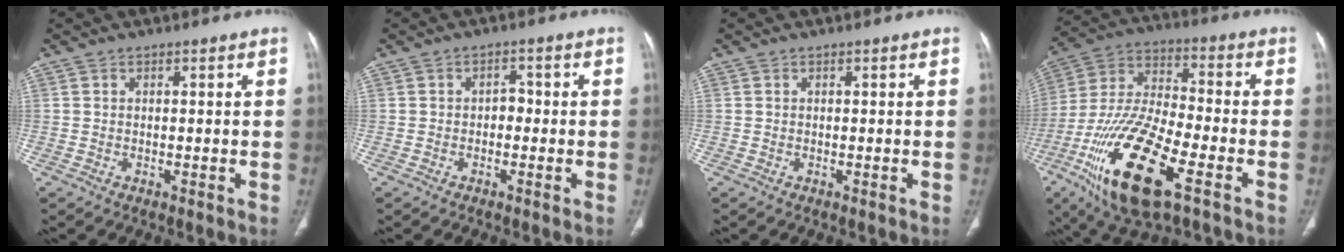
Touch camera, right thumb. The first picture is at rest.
{"total": 2.0, "force": [-0.5, 1.5, 1.3], "torque": [-0.006, 0.009, -0.014]}
{"total": 0.0}
{"total": 22.8, "force": [-10.0, 7.8, 18.9], "torque": [-0.402, 0.016, -0.179]}